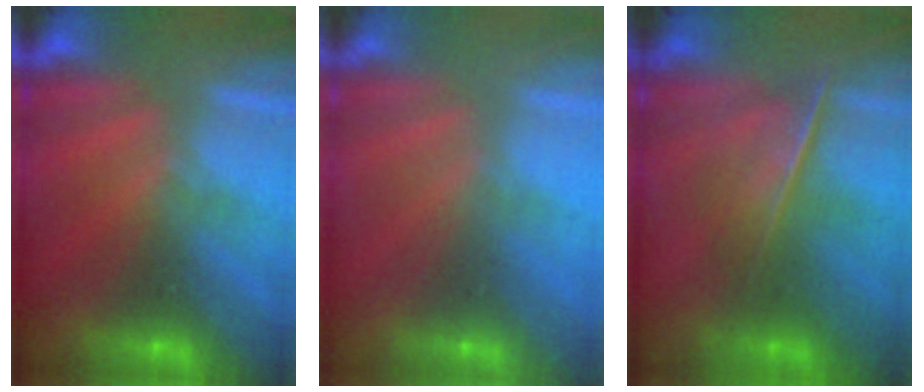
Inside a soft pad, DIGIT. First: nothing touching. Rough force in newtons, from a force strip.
{"total": 2.8}
{"total": 2.3}